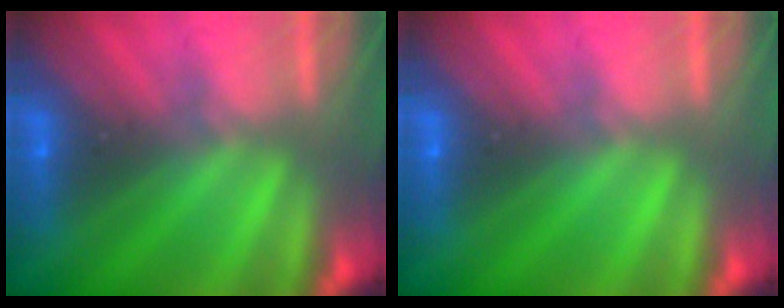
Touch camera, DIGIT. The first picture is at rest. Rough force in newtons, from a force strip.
{"total": 0.0}